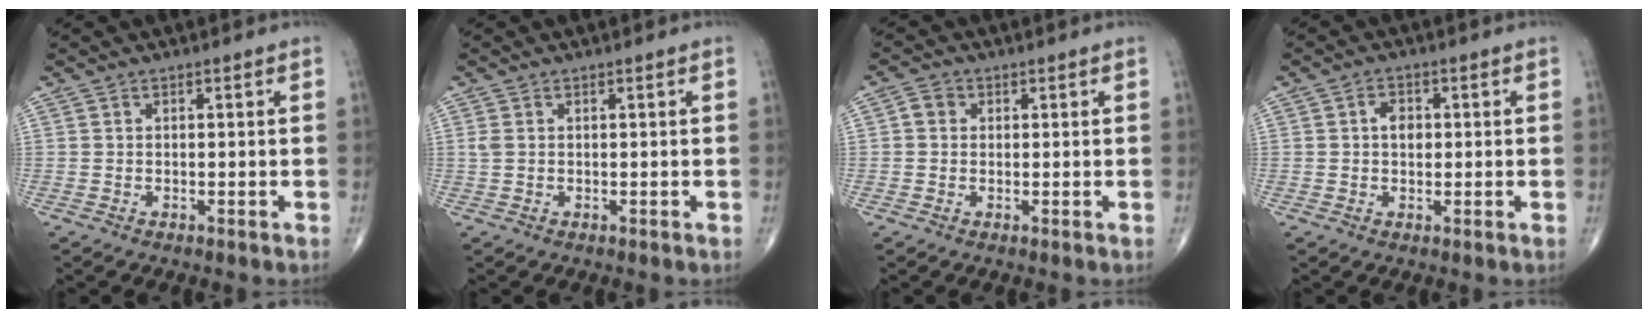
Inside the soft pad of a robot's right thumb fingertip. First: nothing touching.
{"total": 1.2, "force": [0.2, 0.8, 0.9], "torque": [-0.028, 0.007, 0.008]}
{"total": 2.4, "force": [0.3, 2.1, 1.1], "torque": [-0.010, 0.006, 0.002]}
{"total": 3.1, "force": [0.3, 2.2, 2.2], "torque": [-0.025, 0.005, 0.001]}